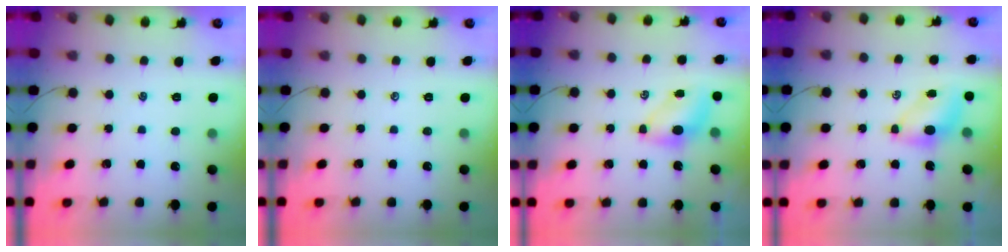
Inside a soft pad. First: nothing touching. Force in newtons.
{"total": 0.0}
{"total": 5.5, "press": 5.4, "slide": 0.5}
{"total": 5.5, "press": 5.4, "slide": 0.5}